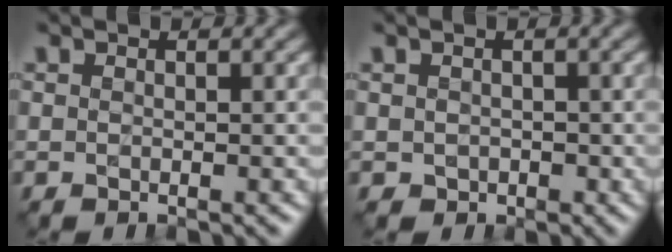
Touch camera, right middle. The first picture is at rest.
{"total": 1.8, "force": [-0.5, 1.5, 0.7], "torque": [-0.020, -0.001, -0.008]}